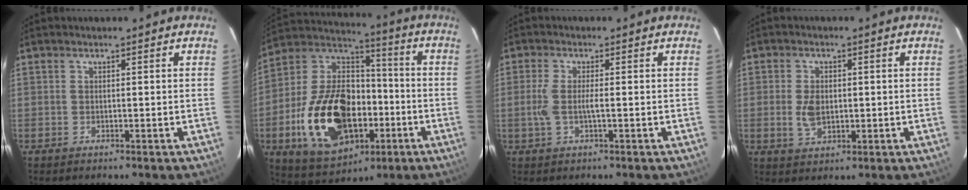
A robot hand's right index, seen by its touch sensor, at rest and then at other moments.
{"total": 24.2, "force": [-6.7, 14.9, 17.9], "torque": [-0.374, 0.020, -0.094]}
{"total": 4.2, "force": [-0.5, 0.7, 4.1], "torque": [-0.087, -0.001, -0.010]}
{"total": 5.0, "force": [-0.2, 3.1, 3.8], "torque": [-0.079, -0.001, -0.001]}